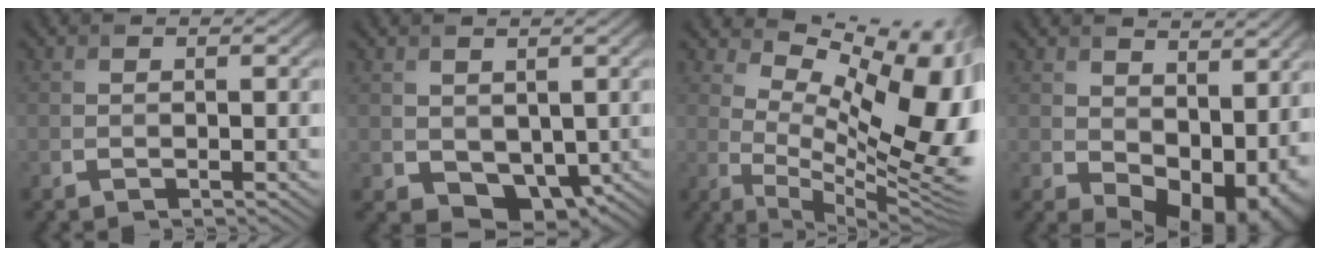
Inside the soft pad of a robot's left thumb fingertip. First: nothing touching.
{"total": 4.5, "force": [0.3, 3.5, 2.7], "torque": [-0.056, -0.018, 0.011]}
{"total": 14.3, "force": [3.9, 6.2, 12.3], "torque": [-0.170, 0.009, 0.077]}
{"total": 11.8, "force": [1.6, 8.0, 8.6], "torque": [-0.121, -0.032, 0.060]}